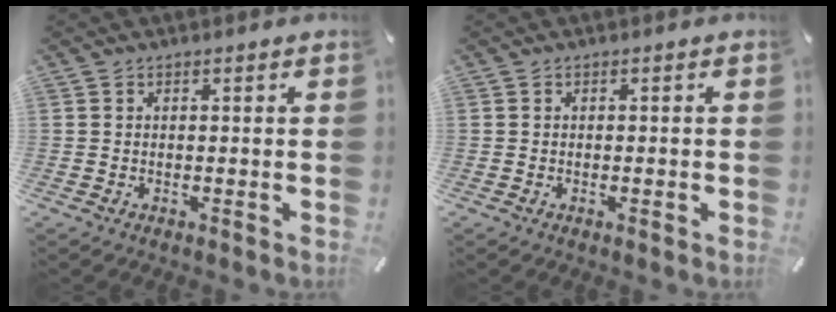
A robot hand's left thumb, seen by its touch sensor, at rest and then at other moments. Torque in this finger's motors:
{"motor_torque": [-0.28, -0.14, -0.11, -0.11, -0.01]}